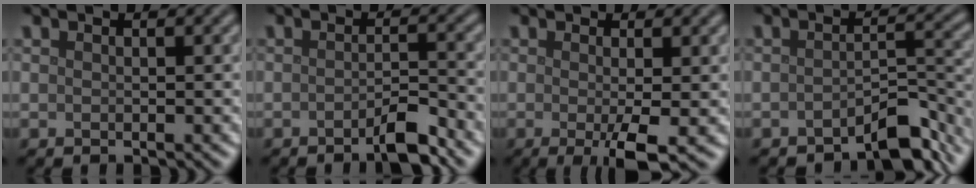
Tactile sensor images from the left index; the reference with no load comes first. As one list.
[{"total": 2.8, "force": [-2.0, 0.4, 1.9], "torque": [-0.029, 0.004, -0.038]}, {"total": 3.7, "force": [-0.9, 0.5, 3.5], "torque": [-0.062, -0.012, -0.015]}, {"total": 4.2, "force": [-3.3, 1.1, 2.4], "torque": [-0.029, 0.007, -0.055]}]